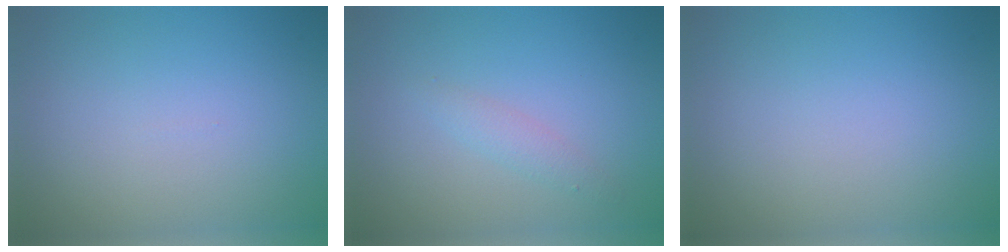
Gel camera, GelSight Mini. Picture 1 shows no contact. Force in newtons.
{"total": 1.3, "press": 1.3, "slide": 0.0}
{"total": 0.0}